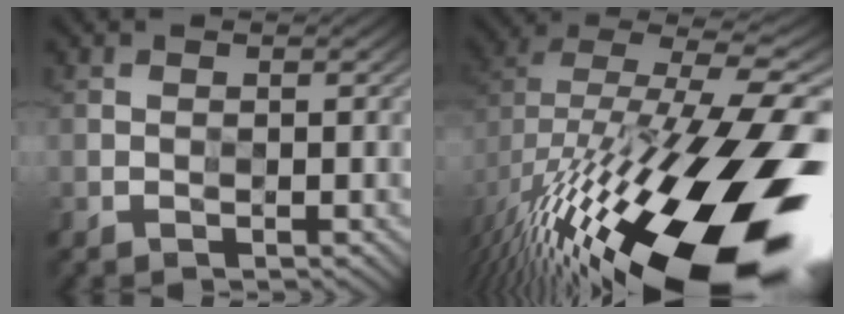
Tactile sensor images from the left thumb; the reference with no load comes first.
{"total": 20.3, "force": [-7.8, 8.4, 16.7], "torque": [-0.289, -0.045, -0.111]}